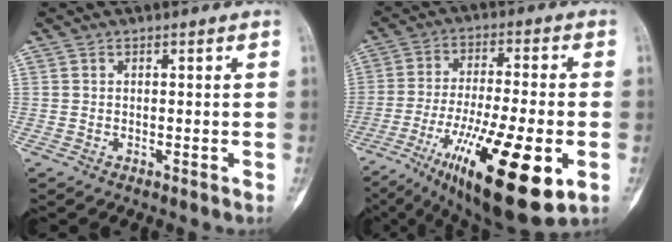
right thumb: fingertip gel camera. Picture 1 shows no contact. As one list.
[{"total": 22.3, "force": [-8.3, 6.0, 19.8], "torque": [-0.330, -0.008, -0.126]}]